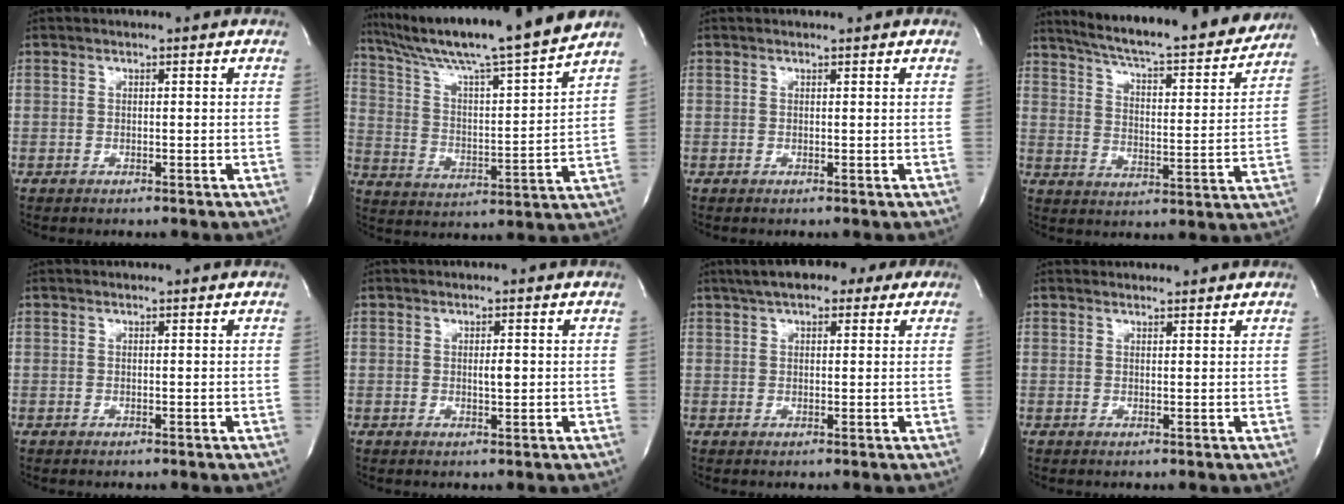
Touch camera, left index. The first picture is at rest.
{"total": 19.2, "force": [16.8, -1.5, 9.0], "torque": [-0.164, -0.026, 0.269]}
{"total": 0.6, "force": [0.5, -0.1, 0.2], "torque": [-0.007, -0.002, 0.008]}
{"total": 22.2, "force": [20.1, 2.1, 9.2], "torque": [-0.150, -0.040, 0.275]}
{"total": 0.0}
{"total": 1.4, "force": [-0.1, 0.3, 1.4], "torque": [-0.028, -0.007, 0.001]}
{"total": 10.0, "force": [6.8, 3.8, 6.2], "torque": [-0.091, 0.033, 0.096]}
{"total": 2.5, "force": [2.4, 0.3, 0.1], "torque": [-0.012, 0.008, 0.034]}